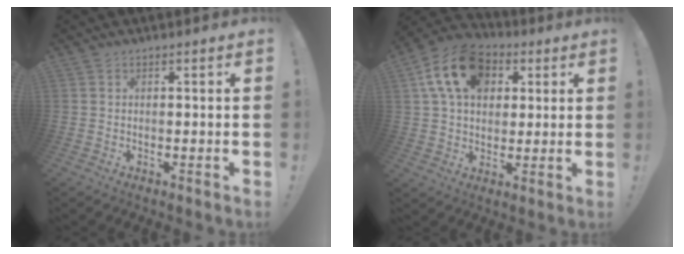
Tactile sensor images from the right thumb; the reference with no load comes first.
{"total": 16.6, "force": [6.1, 11.9, 9.9], "torque": [-0.167, -0.011, 0.116]}